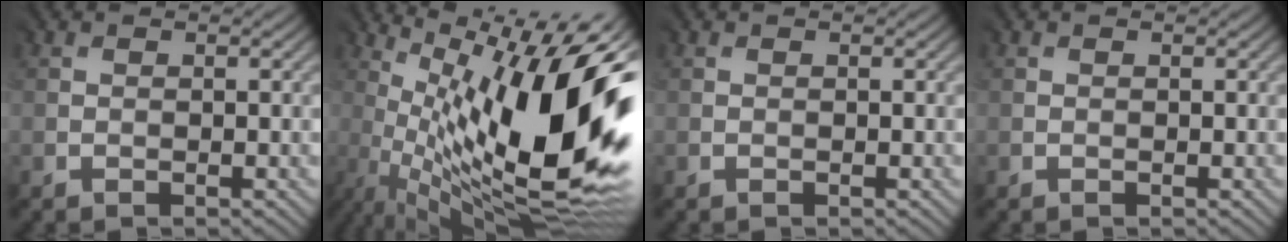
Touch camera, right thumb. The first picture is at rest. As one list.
[{"total": 19.0, "force": [1.9, 6.2, 17.8], "torque": [-0.263, 0.007, 0.047]}, {"total": 0.0}, {"total": 0.0}]